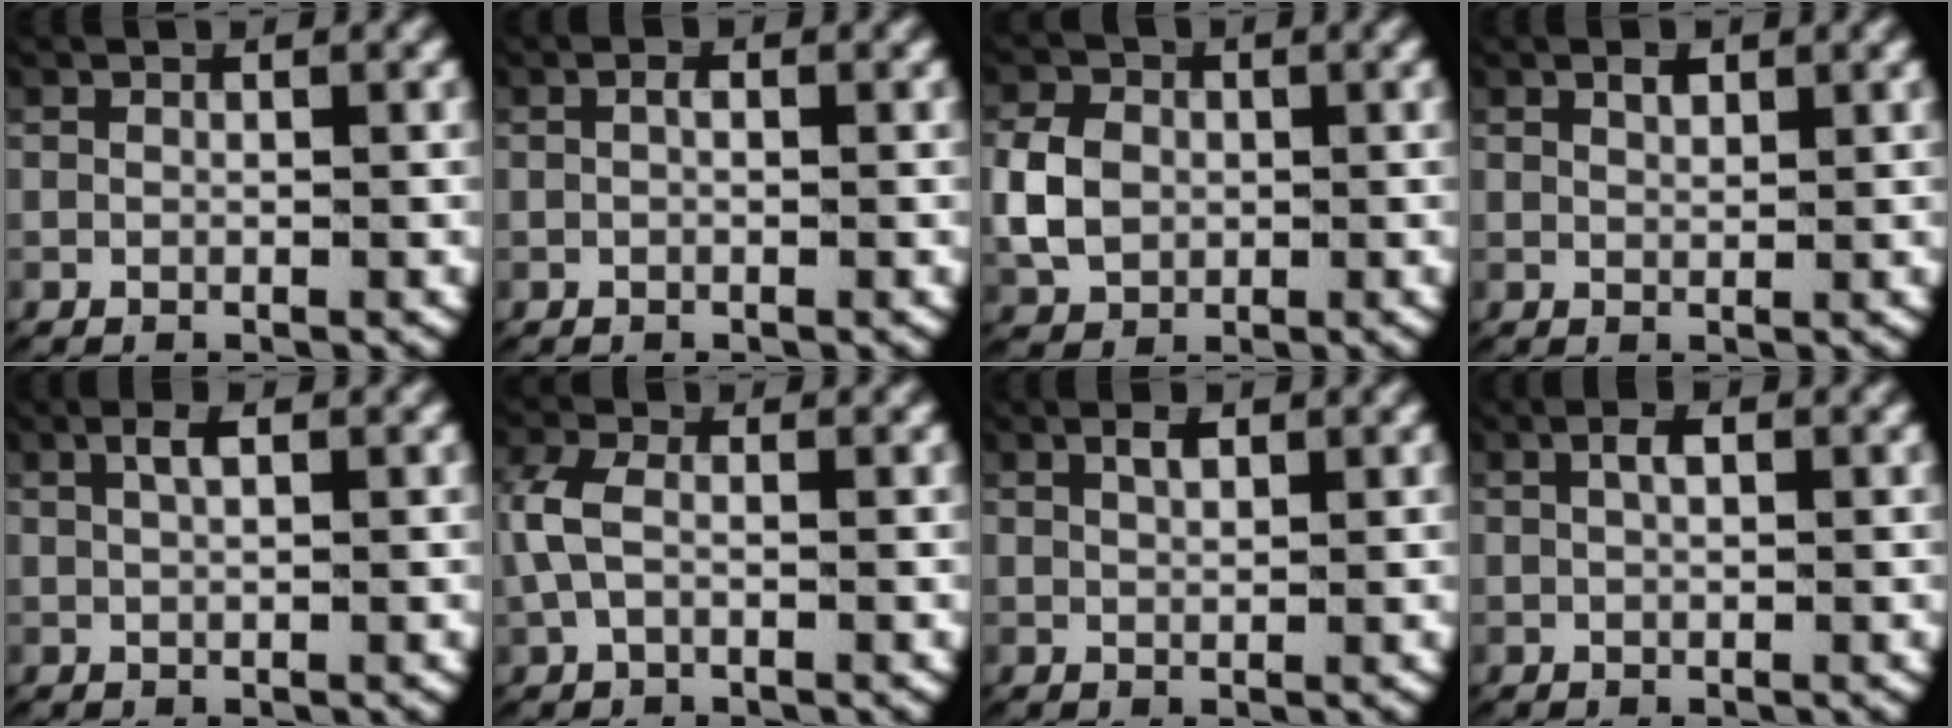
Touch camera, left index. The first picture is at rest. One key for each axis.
{"total": 0.7, "fx": 0.0, "fy": 0.3, "fz": 0.6, "tx": -0.014, "ty": -0.001, "tz": 0.004}
{"total": 4.5, "fx": -0.1, "fy": 3.8, "fz": 2.4, "tx": -0.056, "ty": -0.008, "tz": 0.007}
{"total": 1.0, "fx": 0.8, "fy": 0.3, "fz": 0.7, "tx": -0.012, "ty": -0.006, "tz": 0.020}
{"total": 1.8, "fx": 0.9, "fy": 0.6, "fz": 1.5, "tx": -0.029, "ty": 0.002, "tz": 0.018}
{"total": 2.9, "fx": -0.1, "fy": 1.9, "fz": 2.2, "tx": -0.076, "ty": -0.008, "tz": 0.006}
{"total": 1.4, "fx": 0.9, "fy": 0.4, "fz": 1.0, "tx": -0.019, "ty": -0.004, "tz": 0.021}
{"total": 1.6, "fx": 0.6, "fy": 0.7, "fz": 1.4, "tx": -0.023, "ty": 0.001, "tz": 0.011}